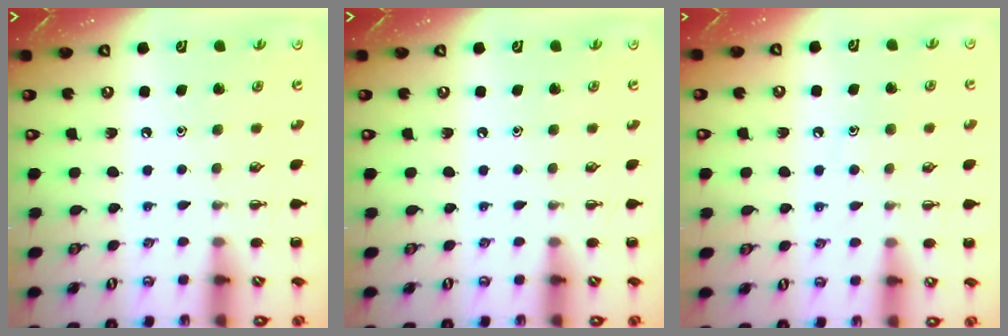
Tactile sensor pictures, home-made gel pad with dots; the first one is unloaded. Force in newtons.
{"total": 0.0}
{"total": 6.0, "press": 5.9, "slide": 1.2}